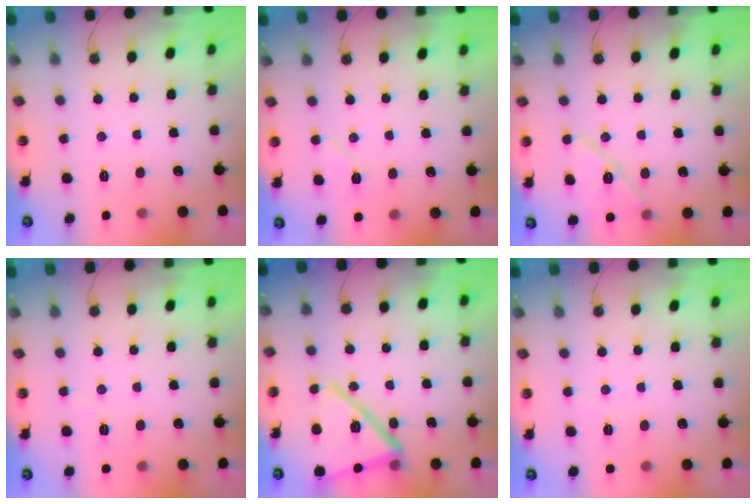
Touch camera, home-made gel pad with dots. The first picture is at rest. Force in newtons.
{"total": 6.3, "press": 6.1, "slide": 1.6}
{"total": 12.5, "press": 12.5, "slide": 0.6}
{"total": 5.0, "press": 4.9, "slide": 1.2}
{"total": 19.7, "press": 19.6, "slide": 1.6}
{"total": 2.6, "press": 2.5, "slide": 0.8}